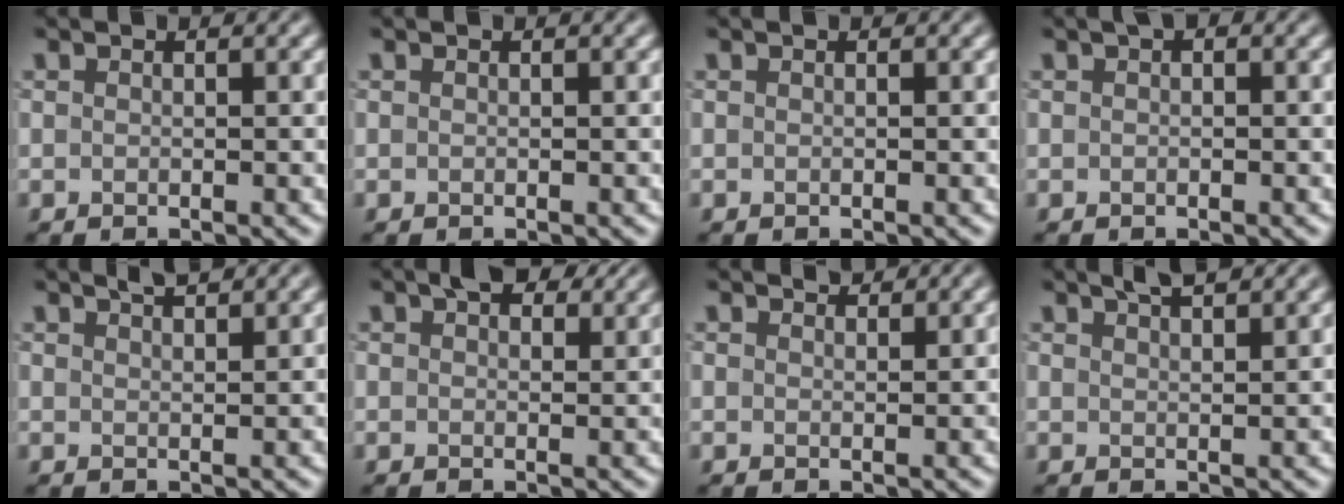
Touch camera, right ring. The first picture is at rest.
{"total": 0.0}
{"total": 0.0}
{"total": 0.7, "force": [0.3, 0.4, 0.5], "torque": [-0.004, 0.001, 0.002]}
{"total": 2.2, "force": [1.9, 0.4, 1.1], "torque": [-0.006, 0.004, 0.024]}
{"total": 3.1, "force": [2.0, 1.6, 1.8], "torque": [-0.021, 0.002, 0.031]}
{"total": 1.2, "force": [1.2, 0.2, 0.3], "torque": [-0.007, -0.002, 0.019]}
{"total": 3.1, "force": [2.5, 0.8, 1.7], "torque": [-0.005, 0.011, 0.024]}